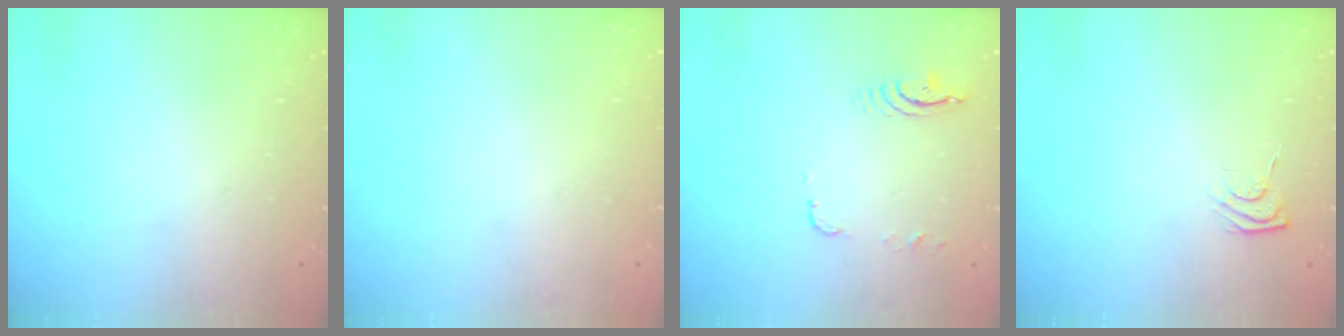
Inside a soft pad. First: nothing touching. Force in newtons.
{"total": 0.0}
{"total": 6.7, "press": 6.7, "slide": 0.5}
{"total": 4.9, "press": 4.7, "slide": 1.1}